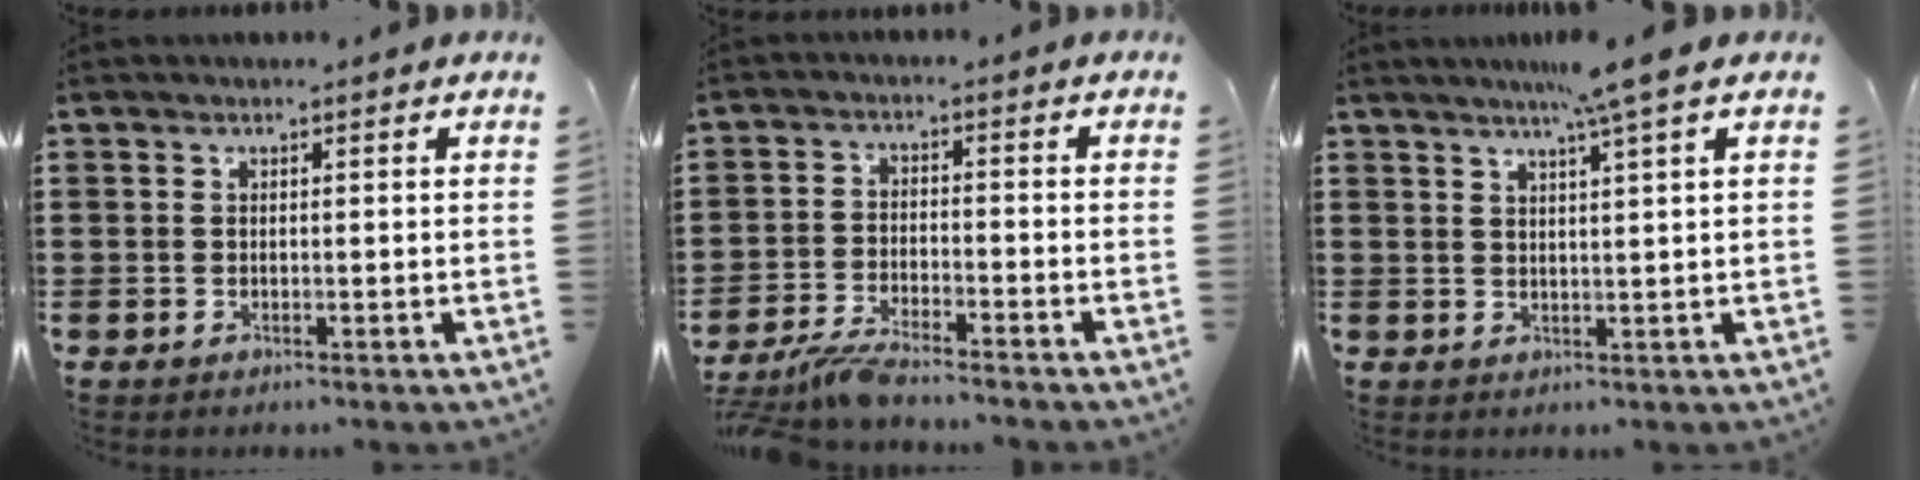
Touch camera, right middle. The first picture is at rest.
{"total": 4.4, "force": [-4.1, -0.1, 1.6], "torque": [-0.049, -0.012, -0.084]}
{"total": 4.5, "force": [3.3, -0.8, 3.0], "torque": [-0.065, -0.002, 0.056]}